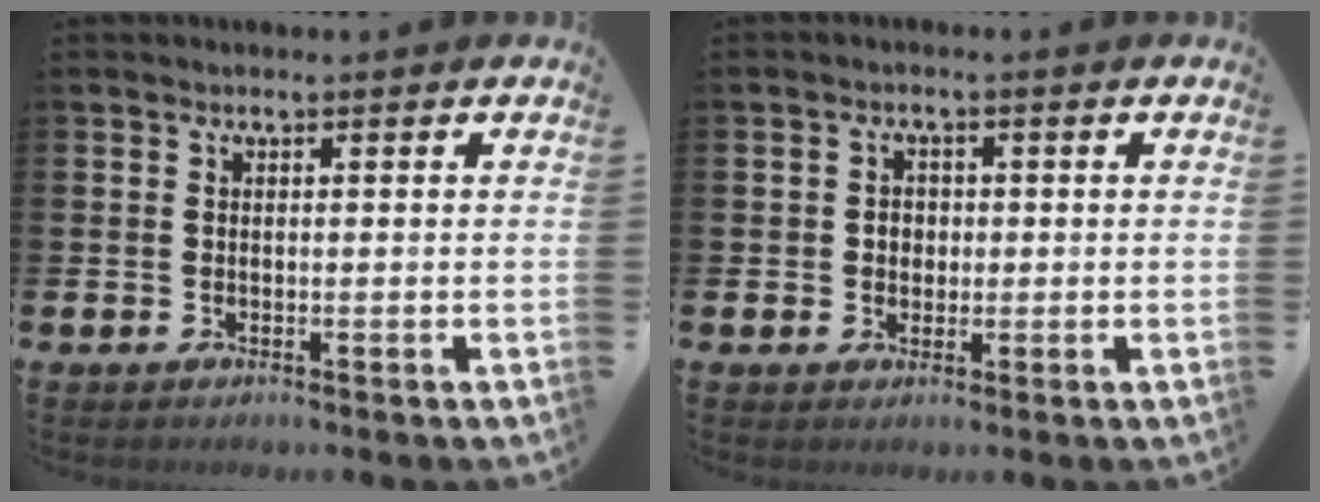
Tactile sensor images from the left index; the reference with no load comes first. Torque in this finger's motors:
{"motor_torque": [0.10, 0.03, 0.07, 0.01]}